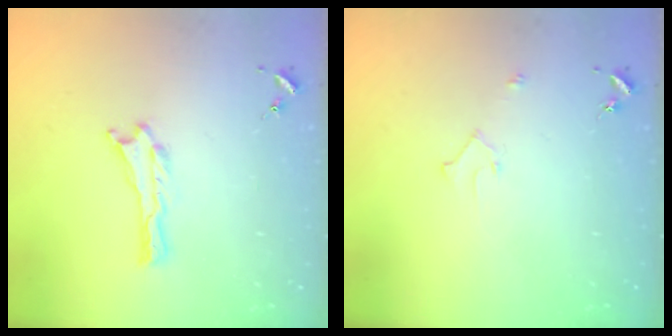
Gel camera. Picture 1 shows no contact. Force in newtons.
{"total": 2.2, "press": 2.2, "slide": 0.2}